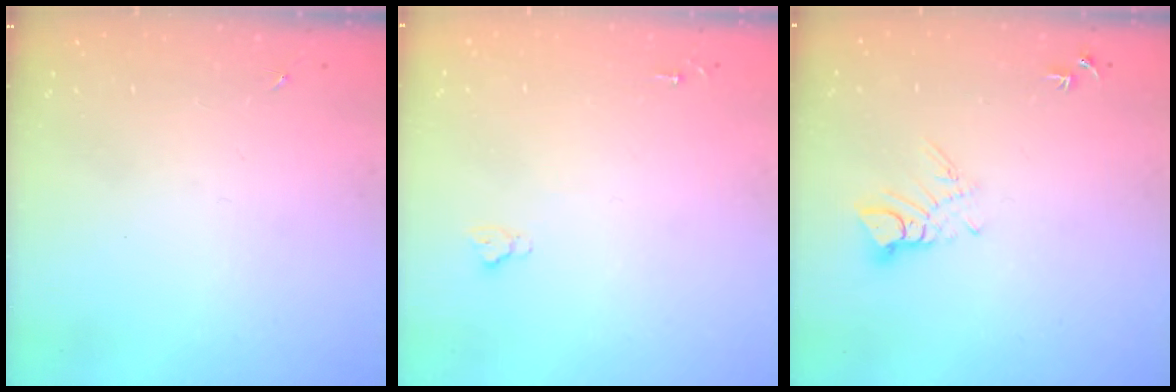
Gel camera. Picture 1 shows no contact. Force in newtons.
{"total": 2.6, "press": 2.5, "slide": 0.3}
{"total": 5.9, "press": 5.9, "slide": 0.5}